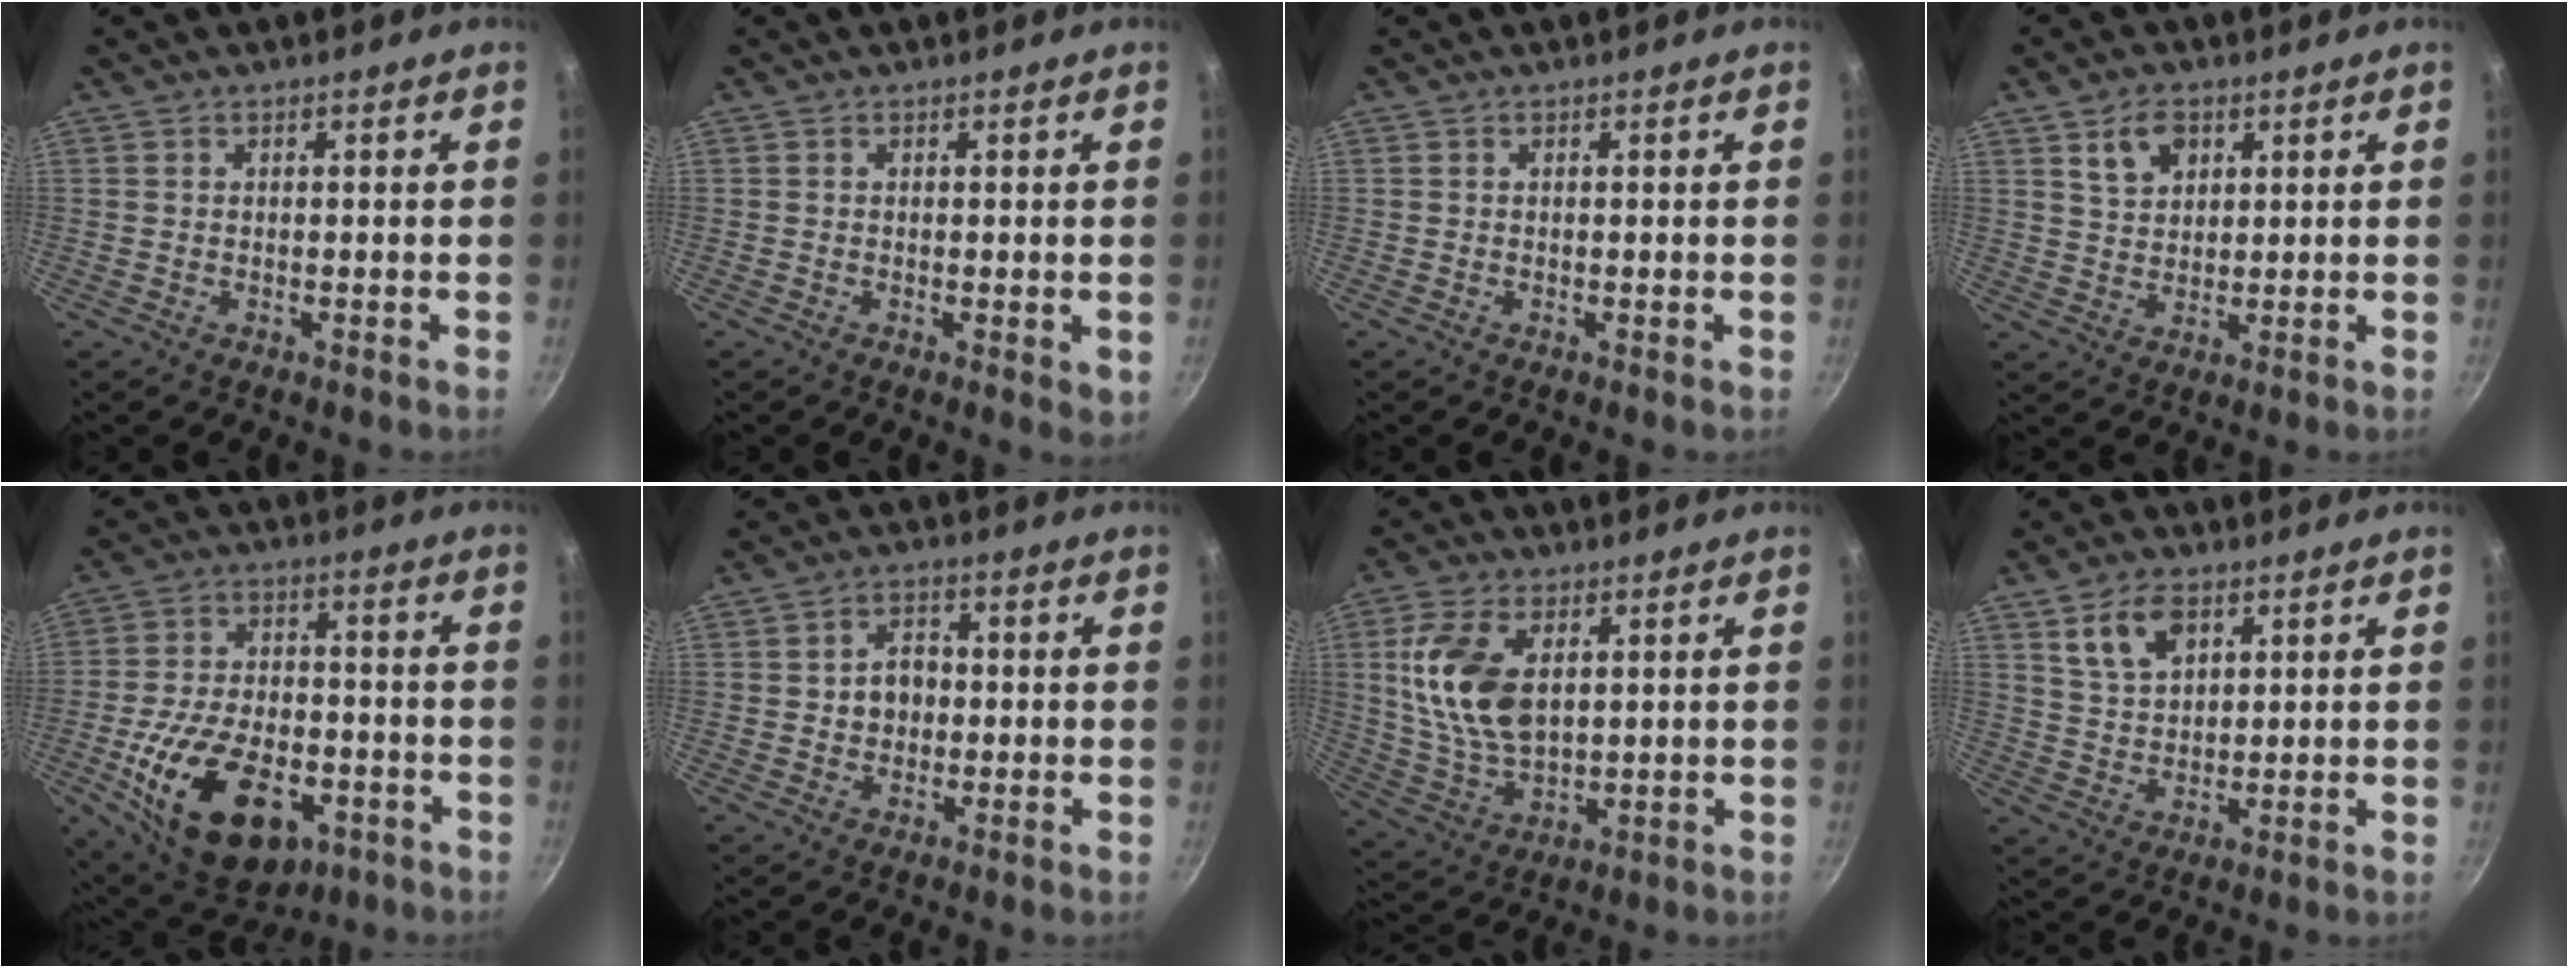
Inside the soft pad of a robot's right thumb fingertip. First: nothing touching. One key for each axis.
{"total": 2.0, "fx": -0.2, "fy": 0.7, "fz": 1.9, "tx": -0.025, "ty": -0.008, "tz": -0.003}
{"total": 0.0}
{"total": 6.1, "fx": 2.9, "fy": 4.1, "fz": 3.4, "tx": -0.041, "ty": -0.008, "tz": 0.057}
{"total": 21.7, "fx": -7.8, "fy": 12.7, "fz": 15.7, "tx": -0.250, "ty": 0.025, "tz": -0.116}
{"total": 5.1, "fx": -0.1, "fy": 4.1, "fz": 3.0, "tx": -0.021, "ty": 0.009, "tz": -0.004}
{"total": 13.9, "fx": 3.3, "fy": 7.9, "fz": 10.9, "tx": -0.202, "ty": -0.015, "tz": 0.072}
{"total": 7.6, "fx": 3.8, "fy": 4.5, "fz": 4.8, "tx": -0.073, "ty": -0.013, "tz": 0.077}